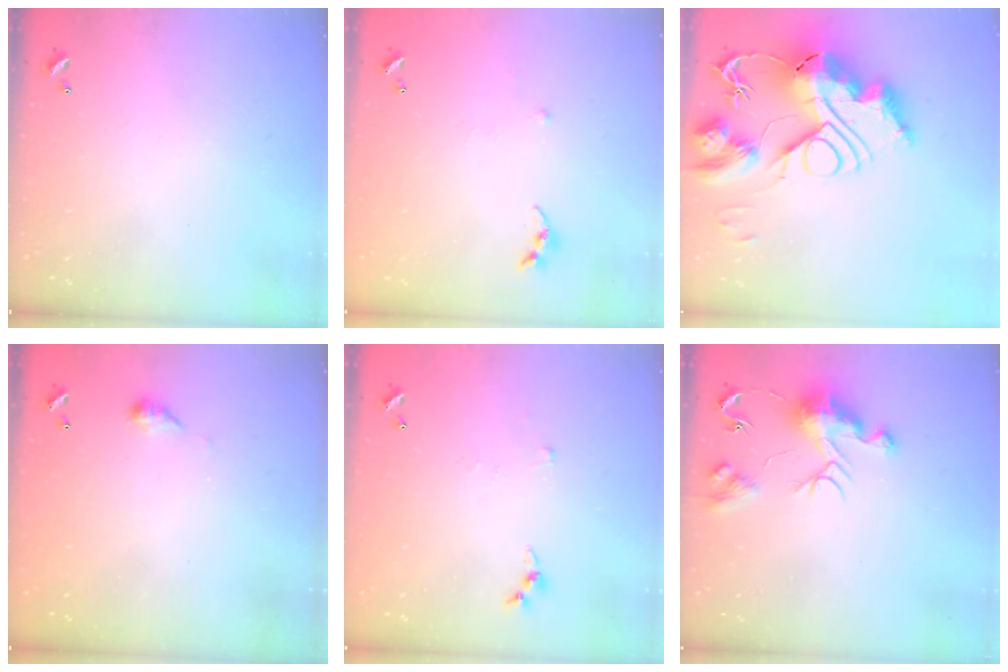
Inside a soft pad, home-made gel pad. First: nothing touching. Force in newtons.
{"total": 5.4, "press": 5.4, "slide": 0.6}
{"total": 0.7, "press": 0.7, "slide": 0.0}
{"total": 3.5, "press": 3.4, "slide": 0.6}
{"total": 3.7, "press": 3.7, "slide": 0.5}
{"total": 10.1, "press": 10.0, "slide": 0.8}